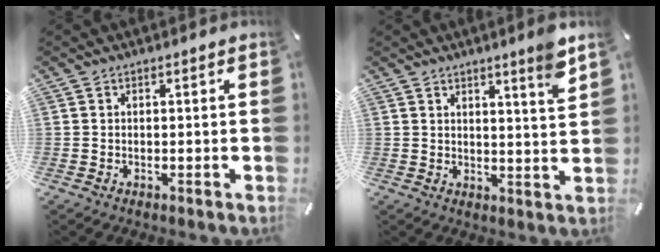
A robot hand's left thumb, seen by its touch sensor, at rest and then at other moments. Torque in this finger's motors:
{"motor_torque": [0.29, -0.47, 0.23, 0.03, -0.02]}